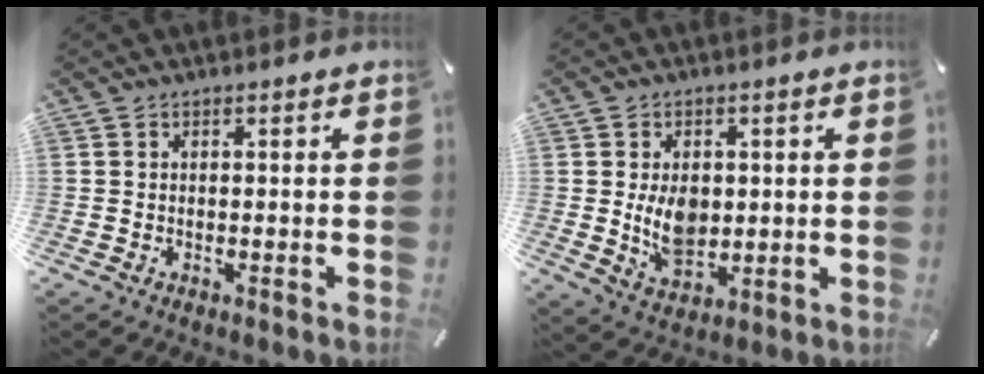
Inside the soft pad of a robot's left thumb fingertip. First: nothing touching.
{"total": 8.4, "force": [0.8, 6.1, 5.7], "torque": [-0.089, -0.012, 0.009]}